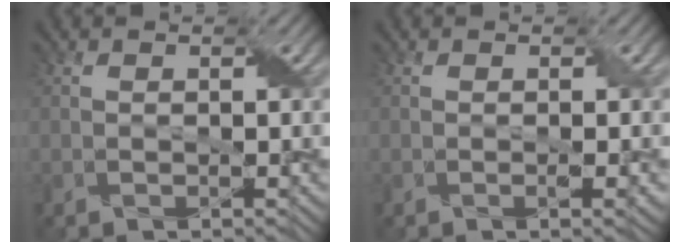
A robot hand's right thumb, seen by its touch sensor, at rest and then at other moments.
{"total": 1.4, "force": [-0.2, 0.0, 1.4], "torque": [-0.026, -0.001, -0.003]}